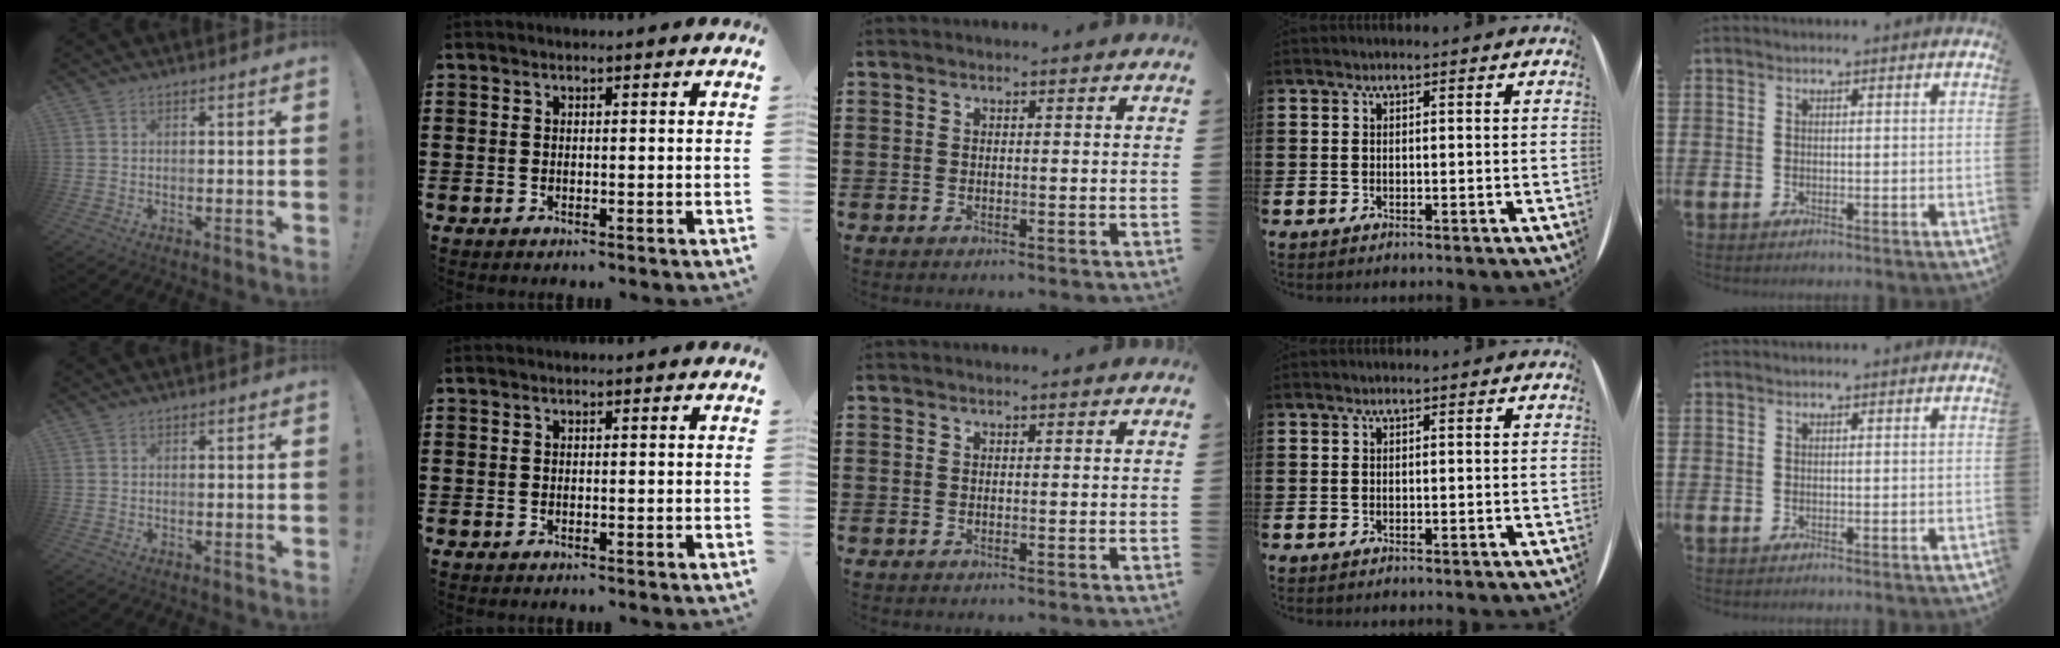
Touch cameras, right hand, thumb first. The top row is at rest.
{}